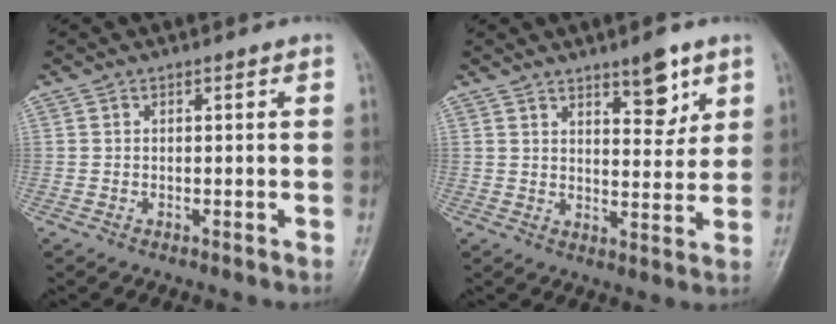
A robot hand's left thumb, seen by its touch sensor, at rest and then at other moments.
{"total": 7.4, "force": [4.6, 2.8, 5.0], "torque": [-0.050, -0.031, 0.067]}